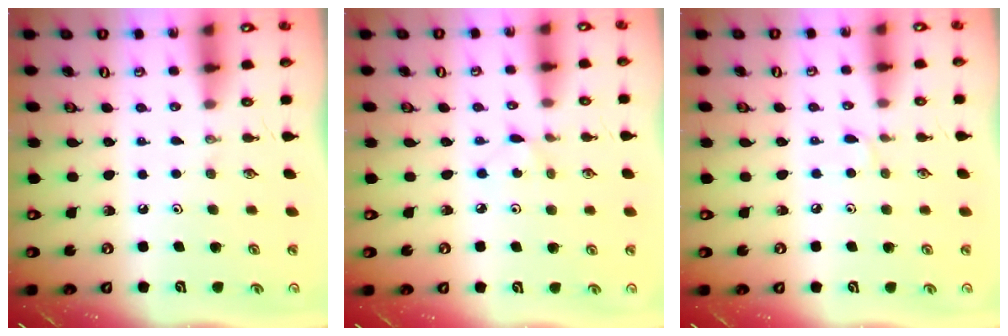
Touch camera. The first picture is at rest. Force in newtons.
{"total": 2.5, "press": 2.5, "slide": 0.3}
{"total": 3.4, "press": 3.4, "slide": 0.5}